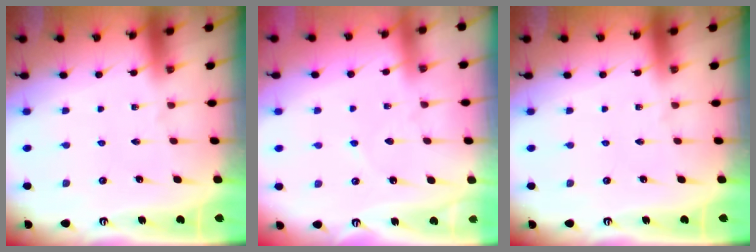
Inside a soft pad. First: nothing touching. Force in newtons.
{"total": 2.4, "press": 2.4, "slide": 0.4}
{"total": 0.0}